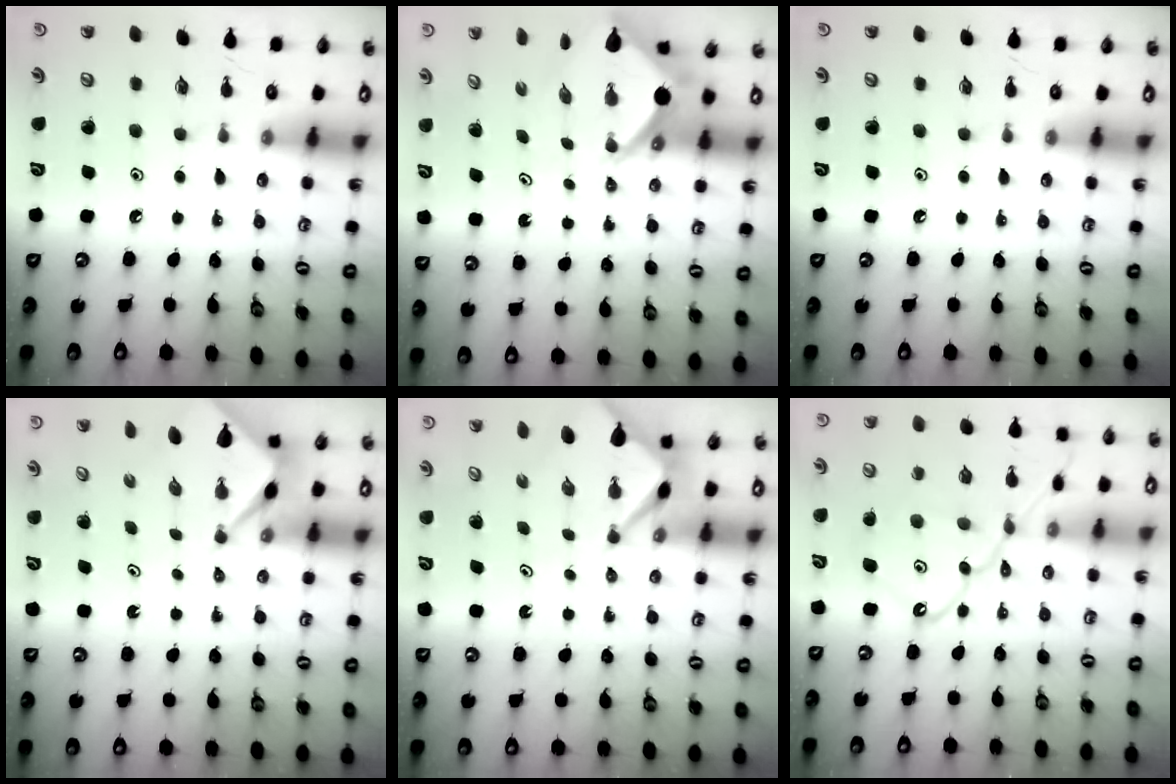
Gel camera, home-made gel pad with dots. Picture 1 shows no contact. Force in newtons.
{"total": 6.3, "press": 6.3, "slide": 0.5}
{"total": 0.0}
{"total": 2.8, "press": 2.8, "slide": 0.1}
{"total": 3.0, "press": 3.0, "slide": 0.2}
{"total": 13.9, "press": 13.8, "slide": 1.4}